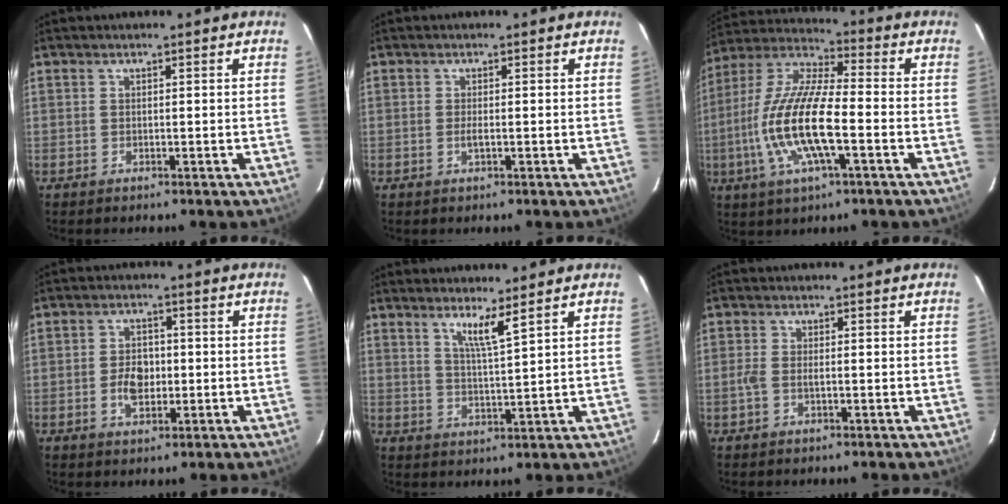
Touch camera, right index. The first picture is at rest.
{"total": 1.3, "force": [-0.4, 0.1, 1.2], "torque": [-0.023, -0.003, -0.007]}
{"total": 16.7, "force": [-4.3, 4.2, 15.6], "torque": [-0.318, -0.008, -0.089]}
{"total": 5.4, "force": [-1.0, 3.5, 3.9], "torque": [-0.075, 0.006, -0.014]}
{"total": 4.6, "force": [3.2, -0.4, 3.3], "torque": [-0.063, -0.008, 0.058]}
{"total": 2.5, "force": [-0.7, 1.0, 2.2], "torque": [-0.050, 0.000, -0.015]}